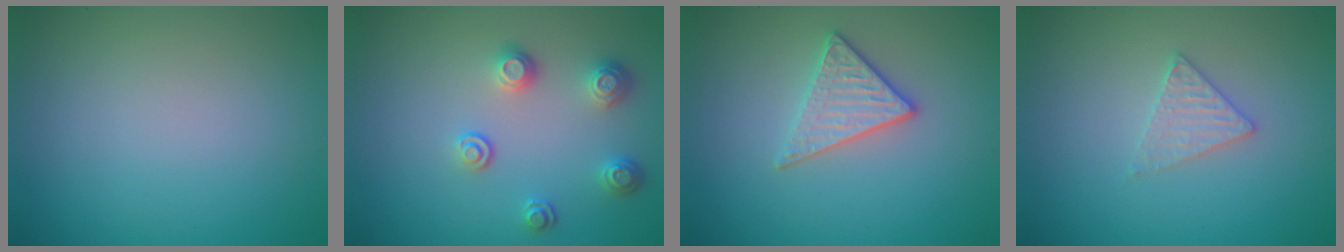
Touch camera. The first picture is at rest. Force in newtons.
{"total": 2.5, "press": 2.3, "slide": 0.9}
{"total": 2.7, "press": 2.6, "slide": 1.0}
{"total": 1.8, "press": 1.8, "slide": 0.3}